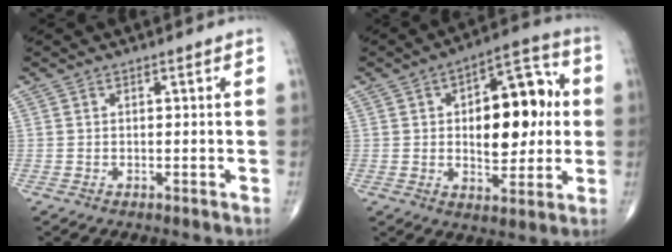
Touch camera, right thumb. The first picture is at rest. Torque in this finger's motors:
{"motor_torque": [-0.75, 1.34, 0.22, -0.07, 0.09]}